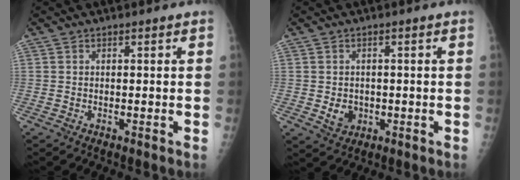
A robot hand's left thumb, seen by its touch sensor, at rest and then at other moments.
{"total": 3.6, "force": [-0.5, 3.1, 1.8], "torque": [-0.016, 0.000, 0.002]}